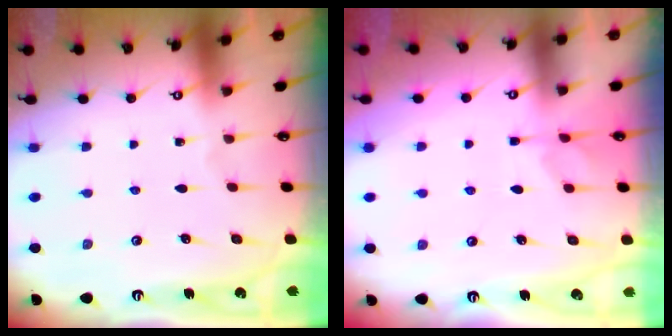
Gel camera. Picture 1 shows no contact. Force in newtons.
{"total": 4.1, "press": 3.9, "slide": 1.1}